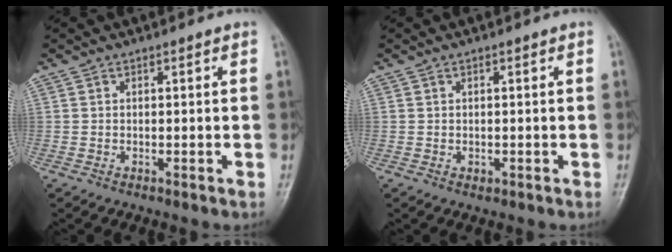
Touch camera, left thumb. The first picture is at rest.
{"total": 0.6, "force": [-0.1, 0.5, 0.4], "torque": [-0.004, 0.000, 0.000]}